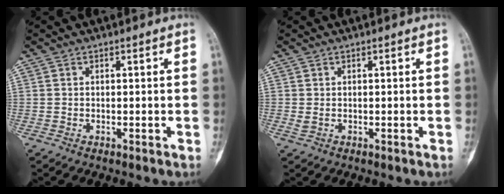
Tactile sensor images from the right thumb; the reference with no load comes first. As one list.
[{"total": 0.7, "force": [0.1, 0.5, 0.5], "torque": [-0.014, 0.002, 0.007]}]